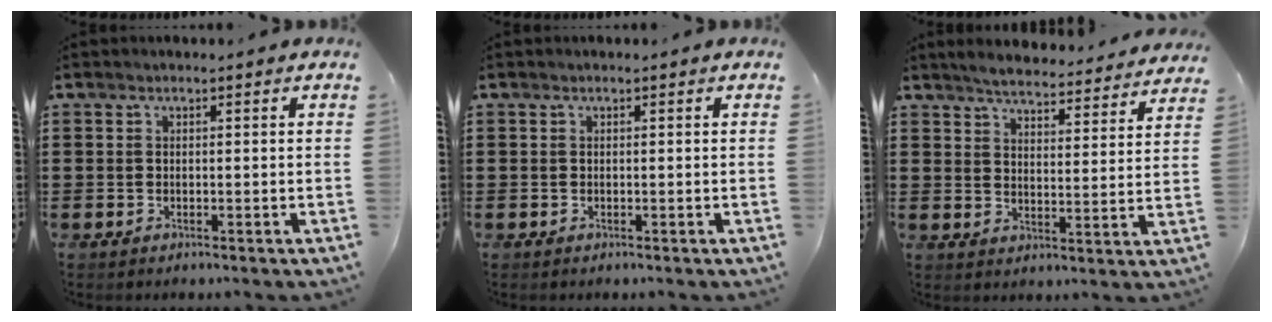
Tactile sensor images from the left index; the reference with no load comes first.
{"total": 0.0}
{"total": 4.4, "force": [4.3, 0.0, 0.8], "torque": [-0.036, -0.030, 0.073]}